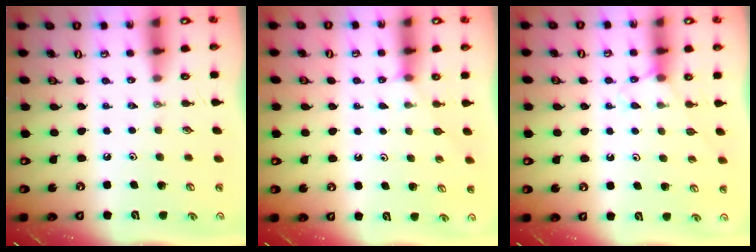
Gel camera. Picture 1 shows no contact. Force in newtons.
{"total": 4.2, "press": 4.1, "slide": 0.5}
{"total": 5.5, "press": 5.5, "slide": 0.6}